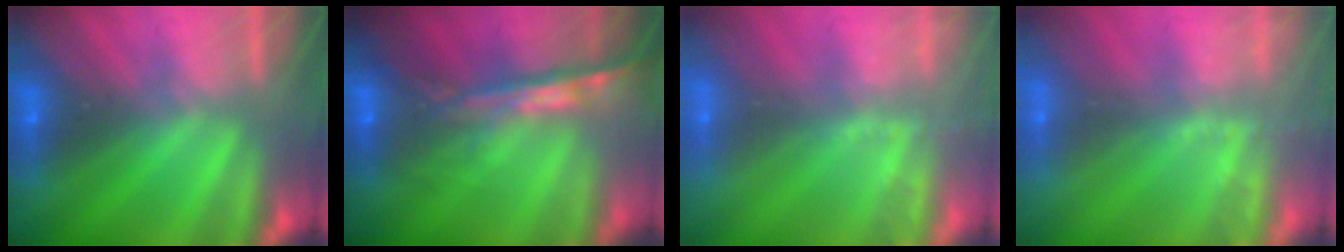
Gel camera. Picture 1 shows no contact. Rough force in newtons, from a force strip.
{"total": 7.2}
{"total": 2.4}
{"total": 2.4}